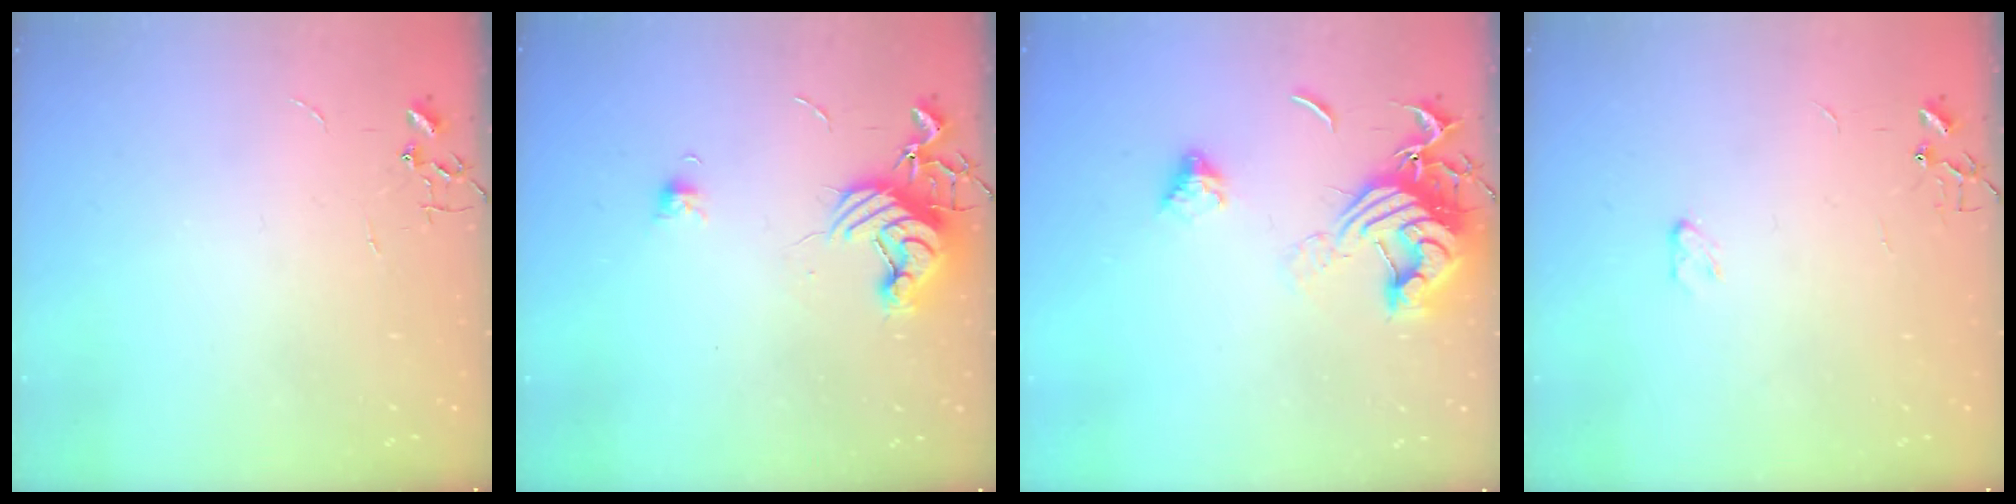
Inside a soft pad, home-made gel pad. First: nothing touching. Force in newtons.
{"total": 12.1, "press": 12.0, "slide": 1.3}
{"total": 14.3, "press": 14.2, "slide": 1.7}
{"total": 2.9, "press": 2.9, "slide": 0.4}